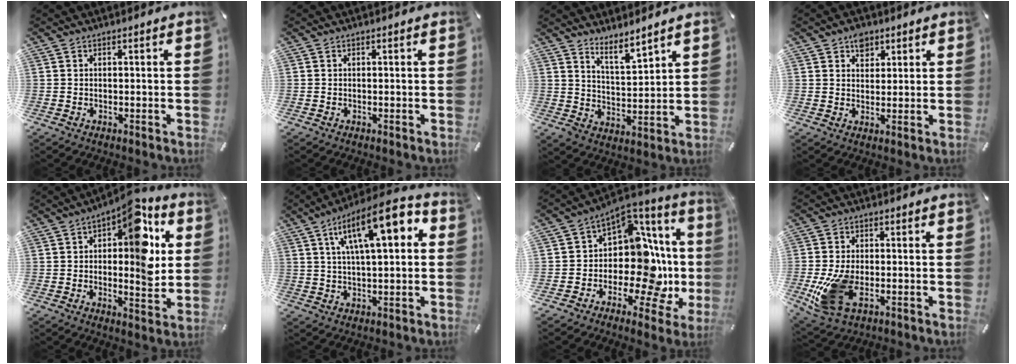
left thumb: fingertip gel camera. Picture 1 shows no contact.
{"total": 0.0}
{"total": 6.6, "force": [6.2, 1.5, 1.8], "torque": [-0.032, -0.049, 0.111]}
{"total": 4.0, "force": [2.5, 3.0, 0.9], "torque": [0.008, -0.010, 0.041]}
{"total": 14.7, "force": [4.9, 6.8, 12.1], "torque": [-0.138, -0.040, 0.077]}
{"total": 15.3, "force": [6.5, 5.1, 12.9], "torque": [-0.202, -0.023, 0.103]}
{"total": 17.7, "force": [-2.1, 10.4, 14.2], "torque": [-0.228, -0.033, -0.039]}
{"total": 11.9, "force": [-2.7, 7.1, 9.2], "torque": [-0.201, -0.006, -0.041]}